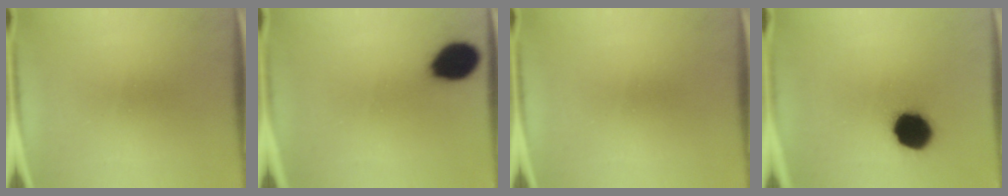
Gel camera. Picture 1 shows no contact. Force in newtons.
{"total": 11.8}
{"total": 0.0}
{"total": 14.1}